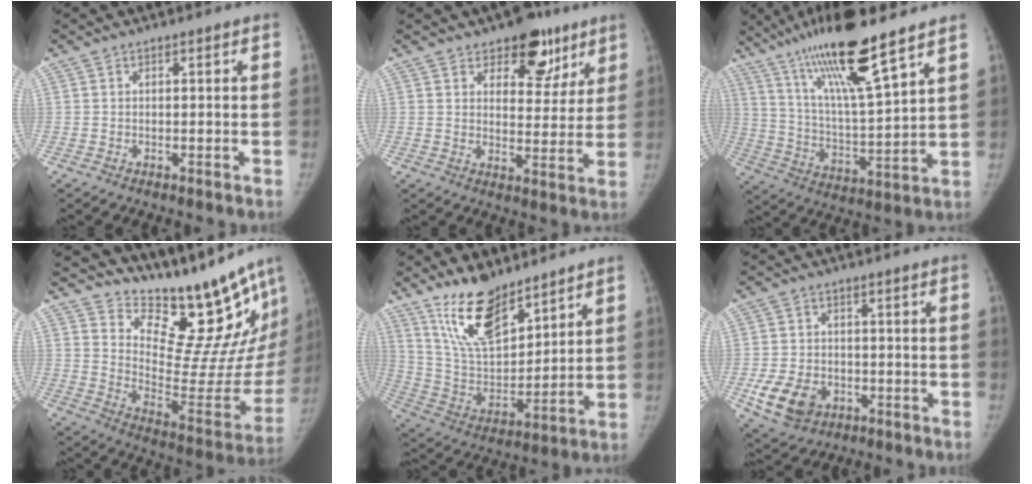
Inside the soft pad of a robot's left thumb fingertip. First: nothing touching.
{"total": 10.8, "force": [6.8, 6.1, 5.8], "torque": [-0.030, -0.033, 0.096]}
{"total": 18.7, "force": [13.0, 1.6, 13.3], "torque": [-0.229, -0.057, 0.239]}
{"total": 22.6, "force": [19.7, 7.3, 8.4], "torque": [-0.070, -0.153, 0.279]}
{"total": 15.8, "force": [11.4, 6.4, 8.8], "torque": [-0.124, -0.070, 0.227]}
{"total": 9.0, "force": [-3.1, 6.8, 4.9], "torque": [-0.080, 0.007, -0.044]}